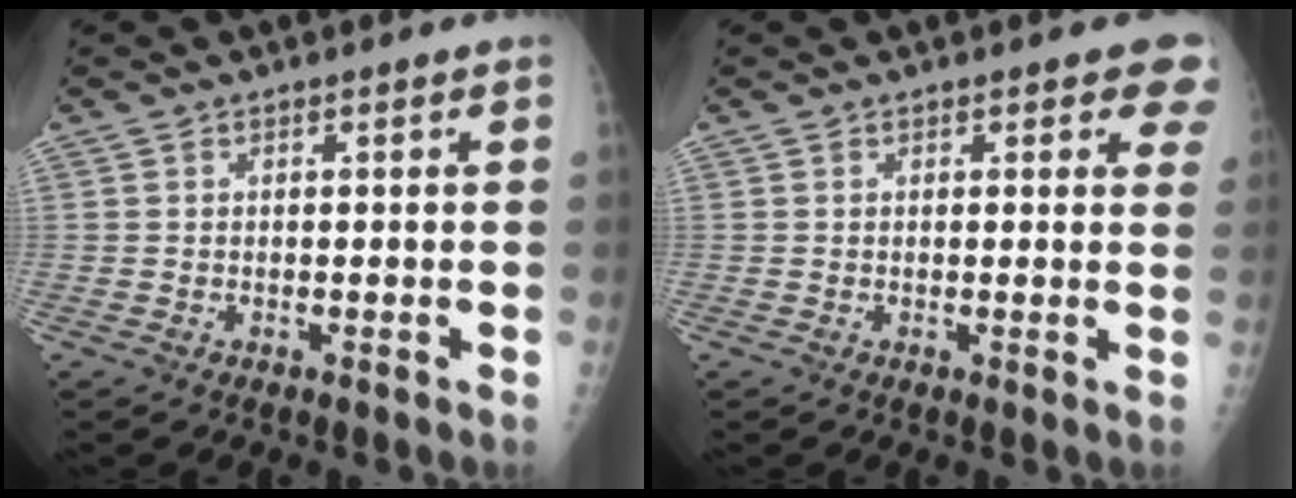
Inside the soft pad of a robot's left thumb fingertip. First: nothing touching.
{"total": 4.0, "force": [2.8, 1.9, 2.2], "torque": [0.013, -0.007, 0.020]}